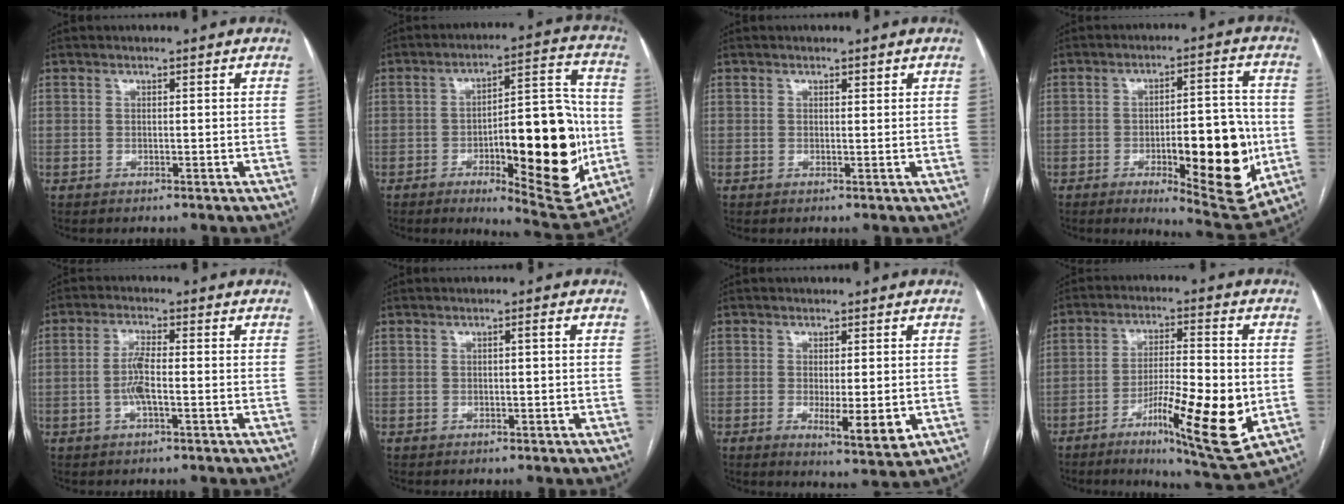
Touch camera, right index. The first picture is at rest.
{"total": 21.5, "force": [-4.5, 6.0, 20.1], "torque": [-0.257, 0.014, -0.046]}
{"total": 0.6, "force": [0.4, 0.2, 0.3], "torque": [-0.006, -0.002, 0.005]}
{"total": 17.2, "force": [-4.2, 4.8, 16.0], "torque": [-0.209, 0.003, -0.047]}
{"total": 4.2, "force": [-1.0, 0.7, 4.0], "torque": [-0.086, 0.004, -0.019]}
{"total": 0.8, "force": [0.0, 0.0, 0.8], "torque": [-0.012, 0.002, 0.002]}
{"total": 6.5, "force": [-1.5, 1.6, 6.1], "torque": [-0.089, -0.013, -0.016]}
{"total": 15.4, "force": [-4.8, 1.9, 14.6], "torque": [-0.241, -0.019, -0.072]}